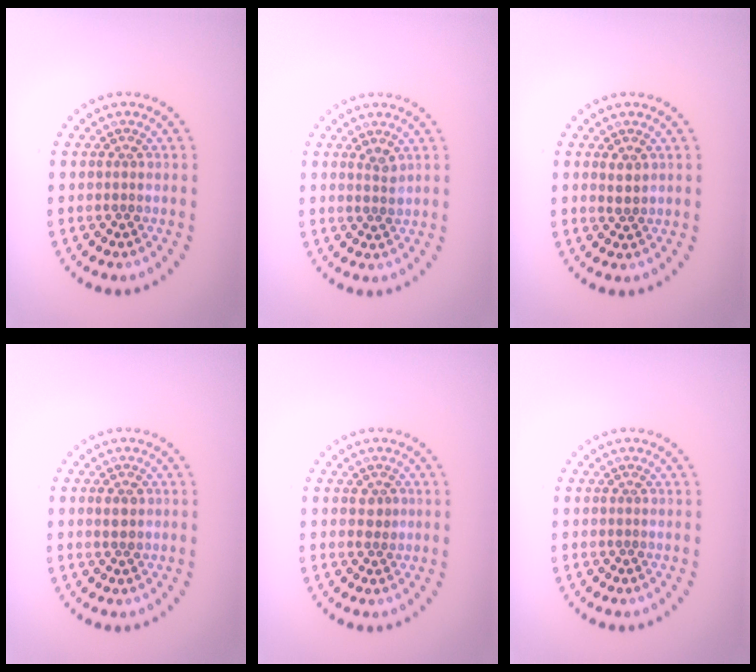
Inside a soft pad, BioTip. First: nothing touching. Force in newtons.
{"total": 1.1, "press": 0.8, "slide": 0.7}
{"total": 1.1, "press": 1.0, "slide": 0.5}
{"total": 1.2, "press": 1.2, "slide": 0.4}
{"total": 1.1, "press": 1.0, "slide": 0.4}
{"total": 0.0}